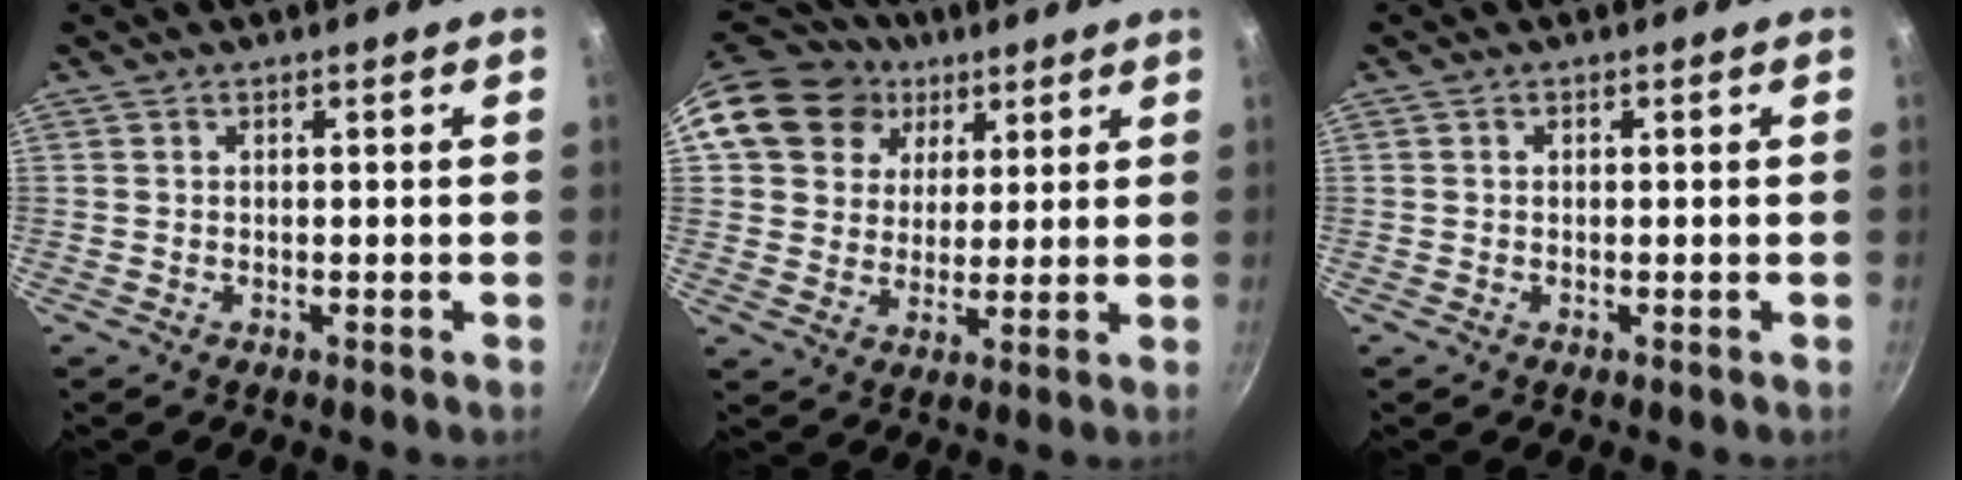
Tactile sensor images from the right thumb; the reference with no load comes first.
{"total": 15.4, "force": [6.6, 12.8, 5.2], "torque": [-0.076, 0.007, 0.113]}
{"total": 0.6, "force": [0.1, 0.5, 0.2], "torque": [-0.003, 0.004, 0.001]}